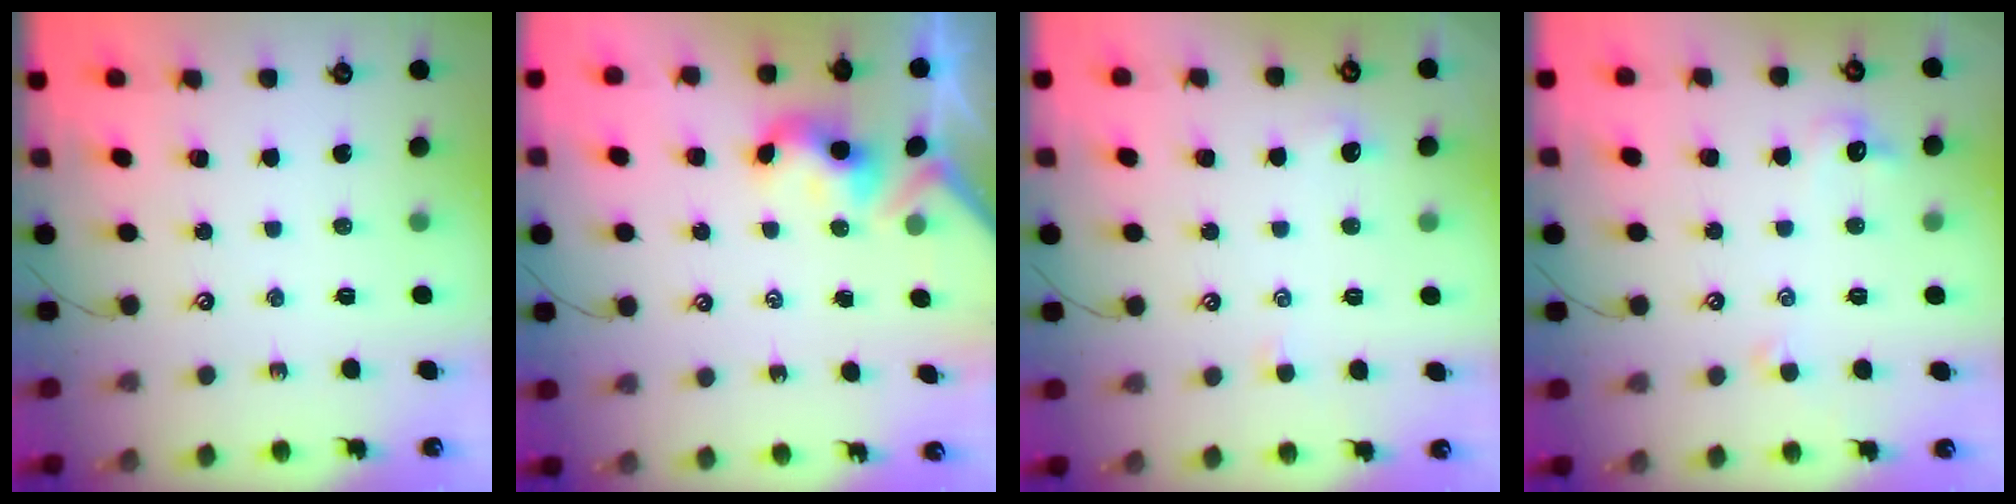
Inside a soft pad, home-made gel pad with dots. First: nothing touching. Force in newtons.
{"total": 3.4, "press": 3.4, "slide": 0.4}
{"total": 1.9, "press": 1.8, "slide": 0.4}
{"total": 2.2, "press": 2.0, "slide": 0.8}